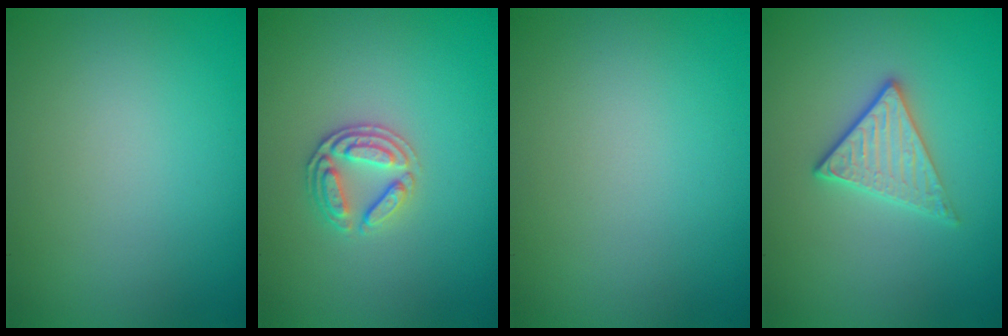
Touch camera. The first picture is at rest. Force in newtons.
{"total": 2.7, "press": 2.5, "slide": 0.8}
{"total": 0.0}
{"total": 2.8, "press": 2.5, "slide": 1.2}